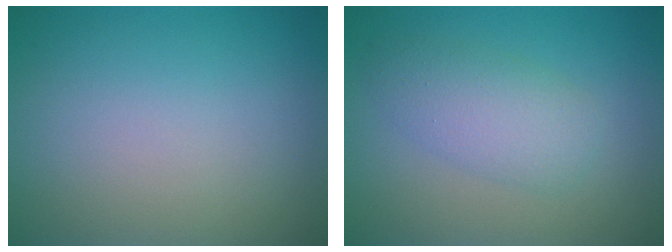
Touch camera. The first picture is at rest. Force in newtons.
{"total": 3.7, "press": 3.7, "slide": 0.2}